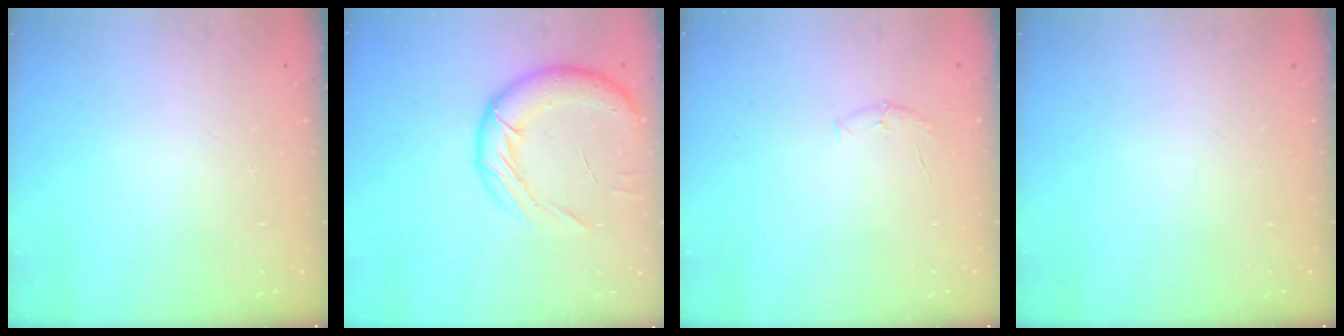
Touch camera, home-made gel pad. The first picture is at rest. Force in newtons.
{"total": 15.4, "press": 15.1, "slide": 3.2}
{"total": 4.8, "press": 4.6, "slide": 1.2}
{"total": 0.0}